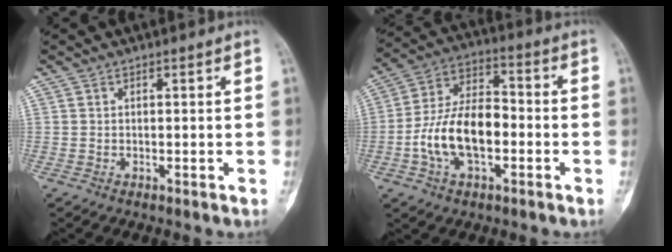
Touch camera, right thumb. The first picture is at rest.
{"total": 14.8, "force": [-3.3, 8.1, 11.9], "torque": [-0.216, 0.039, -0.063]}